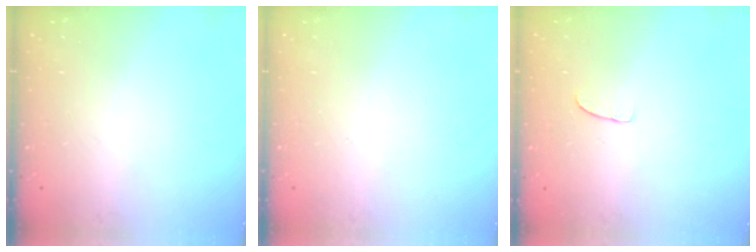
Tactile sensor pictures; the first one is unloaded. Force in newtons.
{"total": 0.0}
{"total": 4.7, "press": 4.7, "slide": 0.3}